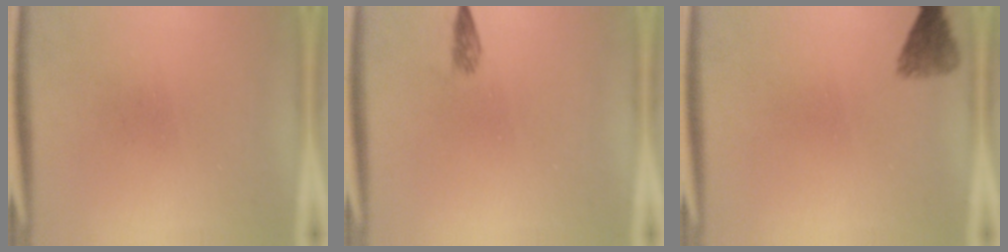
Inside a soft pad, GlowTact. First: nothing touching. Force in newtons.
{"total": 1.3}
{"total": 3.0}